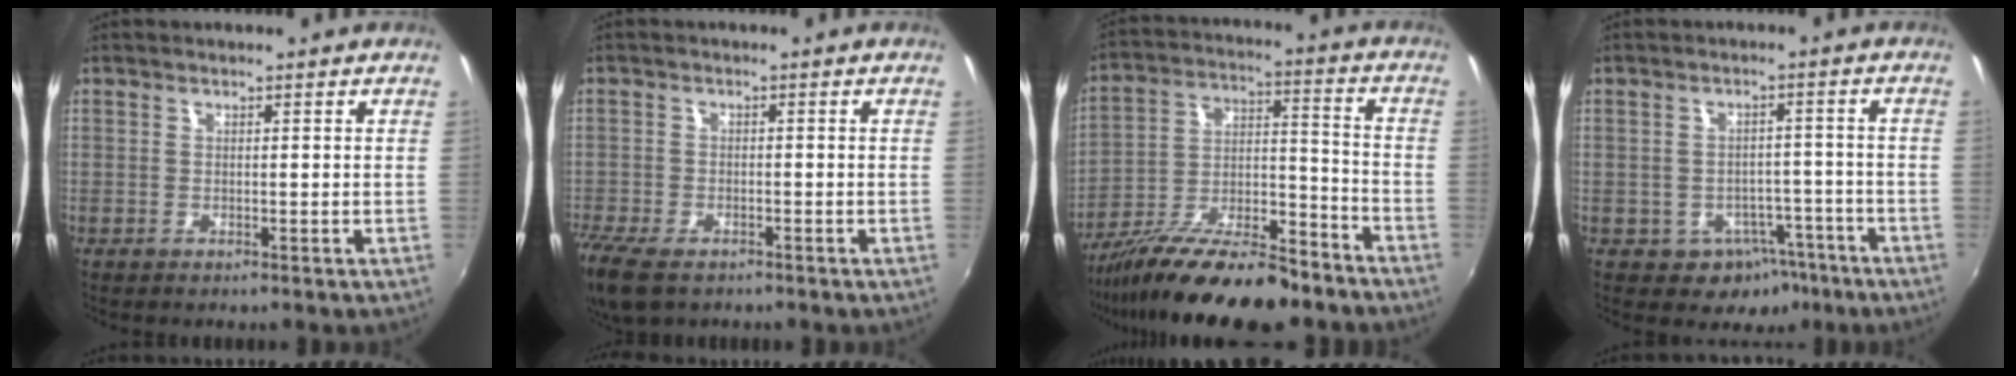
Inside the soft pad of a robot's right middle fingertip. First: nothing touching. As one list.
[{"total": 10.1, "force": [-7.1, 4.5, 5.6], "torque": [-0.147, -0.044, -0.135]}, {"total": 19.7, "force": [-15.0, 5.2, 11.7], "torque": [-0.214, -0.016, -0.244]}, {"total": 7.3, "force": [-4.2, 5.5, 2.1], "torque": [-0.040, 0.023, -0.038]}]